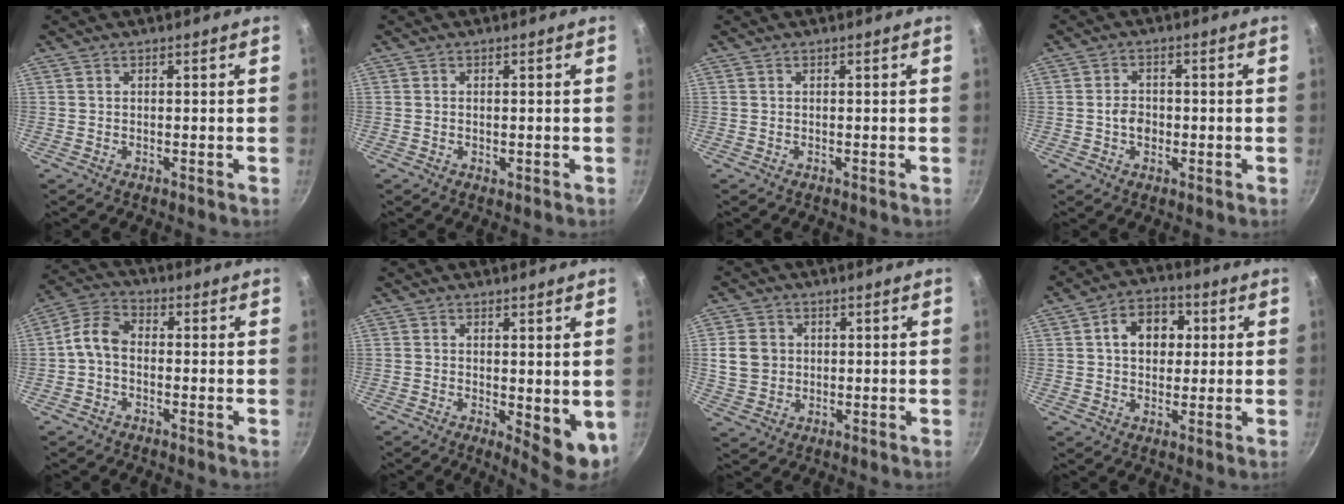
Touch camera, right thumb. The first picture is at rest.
{"total": 0.9, "force": [-0.1, 0.6, 0.7], "torque": [-0.009, 0.000, -0.002]}
{"total": 0.0}
{"total": 3.8, "force": [-0.7, 2.8, 2.4], "torque": [-0.027, 0.009, -0.013]}
{"total": 6.1, "force": [-1.1, 4.2, 4.3], "torque": [-0.084, 0.030, -0.036]}
{"total": 6.9, "force": [0.0, 2.8, 6.4], "torque": [-0.070, -0.011, 0.008]}
{"total": 6.9, "force": [0.8, 6.1, 3.2], "torque": [-0.039, 0.001, 0.017]}
{"total": 9.7, "force": [2.0, 7.2, 6.1], "torque": [-0.059, 0.011, 0.020]}